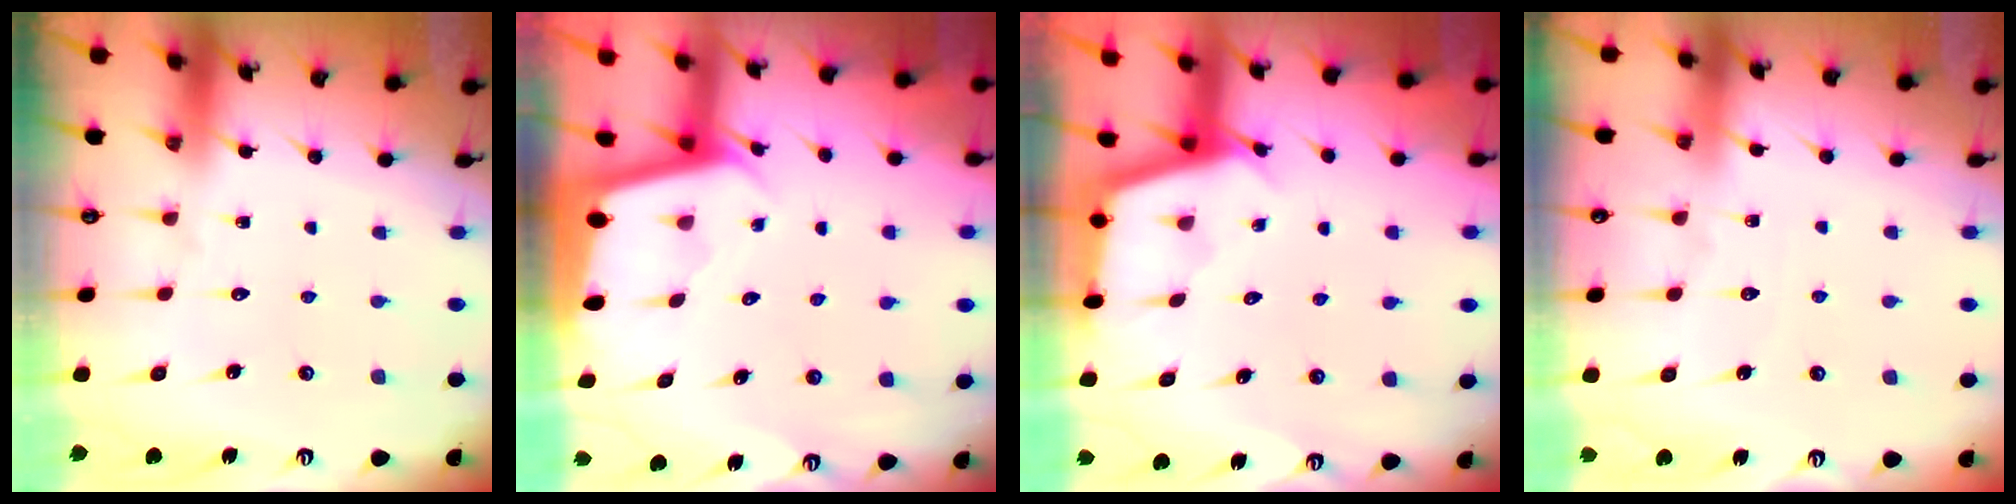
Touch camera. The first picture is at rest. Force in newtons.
{"total": 2.0, "press": 2.0, "slide": 0.1}
{"total": 2.7, "press": 2.7, "slide": 0.3}
{"total": 4.0, "press": 4.0, "slide": 0.5}